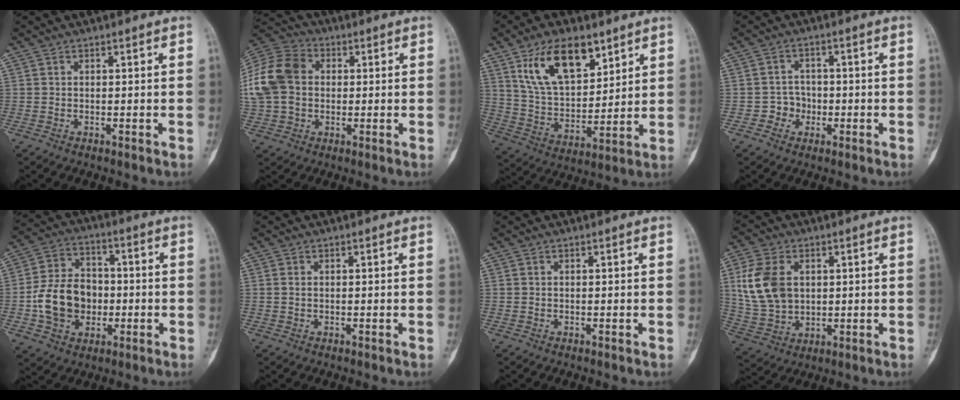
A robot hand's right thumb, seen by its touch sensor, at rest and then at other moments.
{"total": 15.6, "force": [1.4, 12.0, 9.8], "torque": [-0.199, 0.029, 0.020]}
{"total": 16.1, "force": [9.0, 8.2, 10.5], "torque": [-0.152, -0.039, 0.174]}
{"total": 3.6, "force": [-1.2, 3.3, 0.6], "torque": [0.015, 0.014, -0.025]}
{"total": 13.7, "force": [-2.2, 10.7, 8.4], "torque": [-0.126, 0.027, -0.037]}
{"total": 0.9, "force": [0.2, 0.6, 0.6], "torque": [-0.014, 0.000, 0.005]}
{"total": 0.0}
{"total": 12.5, "force": [2.7, 8.7, 8.5], "torque": [-0.163, -0.005, 0.062]}